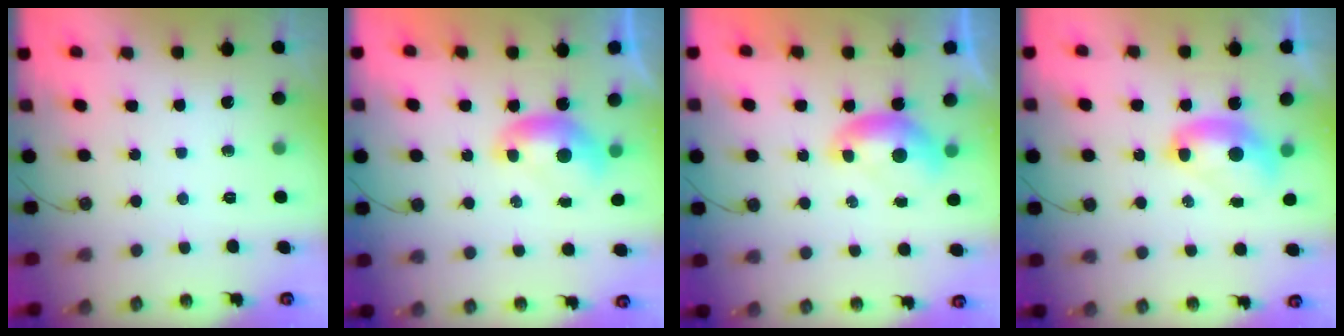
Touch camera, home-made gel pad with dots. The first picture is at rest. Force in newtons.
{"total": 0.0}
{"total": 0.0}
{"total": 2.7, "press": 2.7, "slide": 0.1}